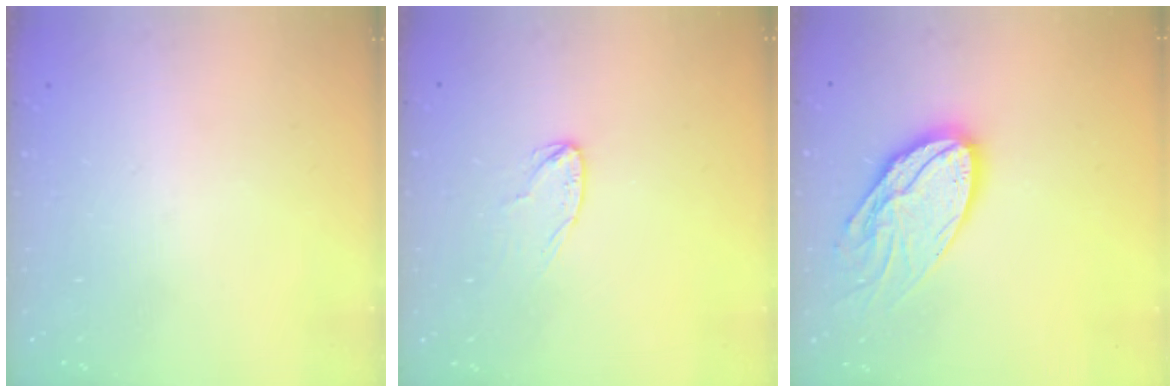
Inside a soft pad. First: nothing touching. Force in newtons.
{"total": 4.7, "press": 4.7, "slide": 0.4}
{"total": 16.4, "press": 16.3, "slide": 1.4}